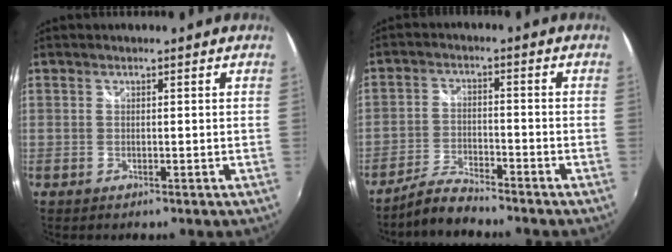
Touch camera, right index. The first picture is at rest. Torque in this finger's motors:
{"motor_torque": [-1.08, -0.12, -0.82, -0.10]}